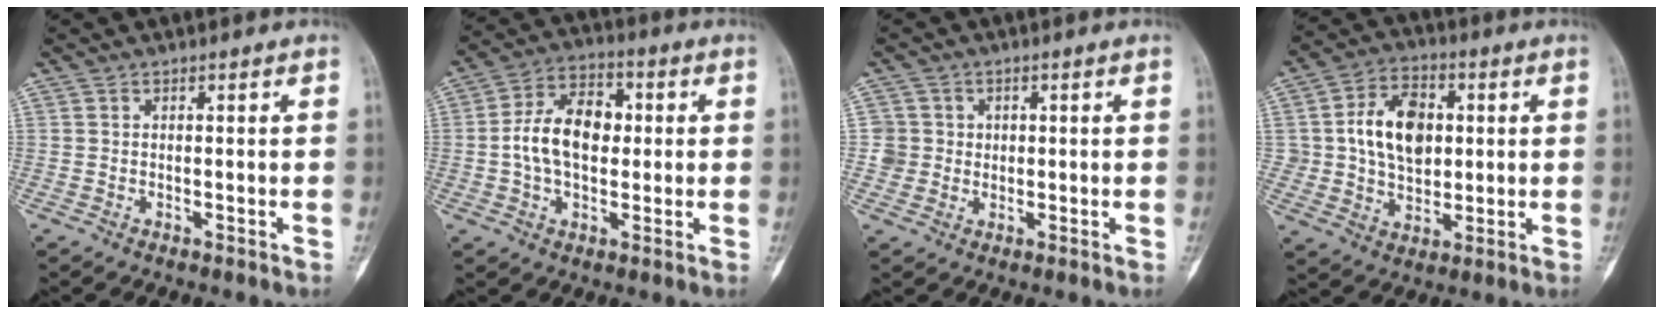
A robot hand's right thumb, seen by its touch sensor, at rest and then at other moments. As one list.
[{"total": 12.0, "force": [0.3, 7.8, 9.1], "torque": [-0.149, 0.024, -0.001]}, {"total": 3.9, "force": [0.4, 3.9, -0.2], "torque": [0.040, 0.008, 0.004]}, {"total": 13.3, "force": [2.0, 9.6, 9.1], "torque": [-0.113, 0.004, 0.036]}]